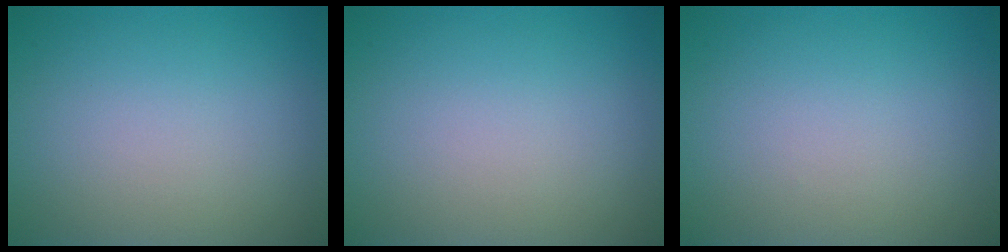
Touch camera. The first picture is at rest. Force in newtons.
{"total": 0.0}
{"total": 0.0}